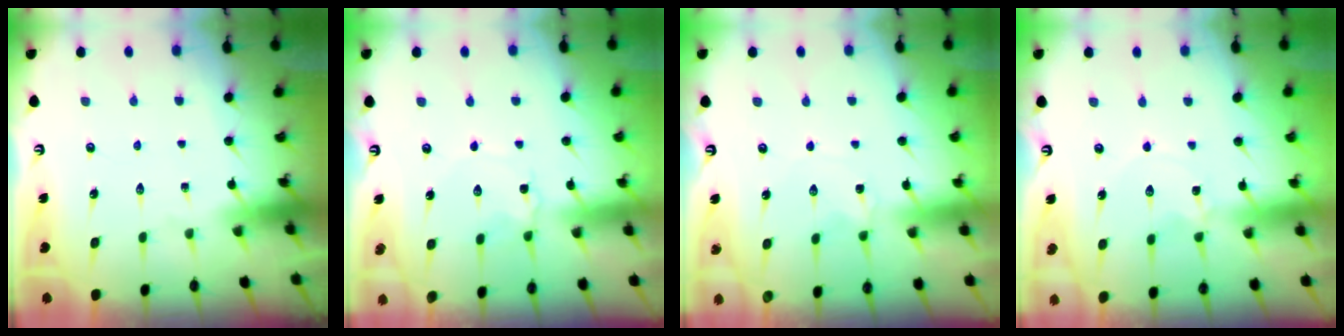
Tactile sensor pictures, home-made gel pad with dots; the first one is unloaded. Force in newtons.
{"total": 1.6, "press": 1.5, "slide": 0.2}
{"total": 2.1, "press": 2.1, "slide": 0.4}
{"total": 1.6, "press": 1.5, "slide": 0.2}